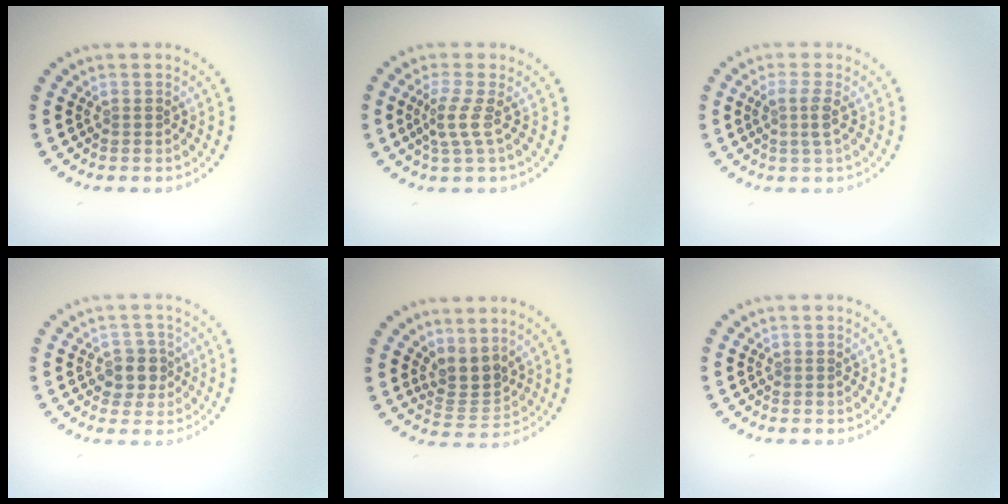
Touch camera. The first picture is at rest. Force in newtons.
{"total": 2.2, "press": 1.6, "slide": 1.6}
{"total": 1.8, "press": 1.4, "slide": 1.0}
{"total": 2.6, "press": 2.4, "slide": 1.0}
{"total": 2.8, "press": 2.1, "slide": 1.9}
{"total": 0.0}